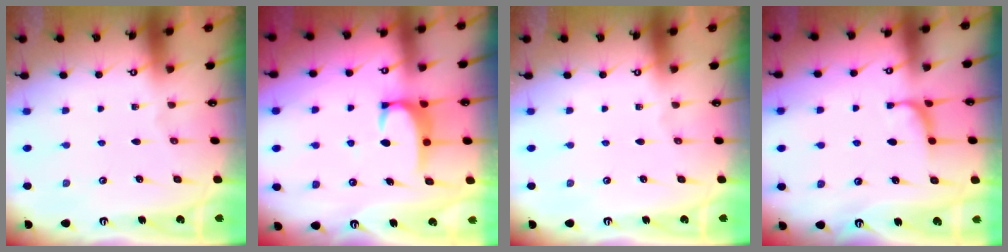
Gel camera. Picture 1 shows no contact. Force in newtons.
{"total": 2.7, "press": 2.7, "slide": 0.3}
{"total": 0.0}
{"total": 0.0}